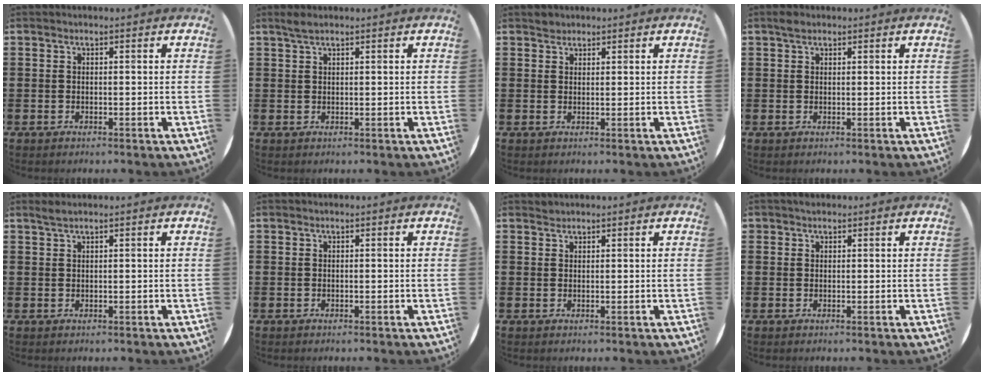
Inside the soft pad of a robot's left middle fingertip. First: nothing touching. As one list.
[{"total": 1.4, "force": [1.1, 0.2, 0.8], "torque": [-0.017, 0.003, 0.020]}, {"total": 1.2, "force": [1.2, 0.4, -0.2], "torque": [0.010, -0.001, 0.021]}, {"total": 1.4, "force": [1.1, 0.6, 0.6], "torque": [-0.005, 0.003, 0.018]}, {"total": 1.0, "force": [0.9, -0.1, 0.4], "torque": [-0.009, 0.002, 0.016]}, {"total": 0.0}, {"total": 0.7, "force": [0.6, 0.1, -0.1], "torque": [0.002, 0.003, 0.012]}, {"total": 0.7, "force": [0.6, 0.4, -0.1], "torque": [0.001, 0.004, 0.012]}]